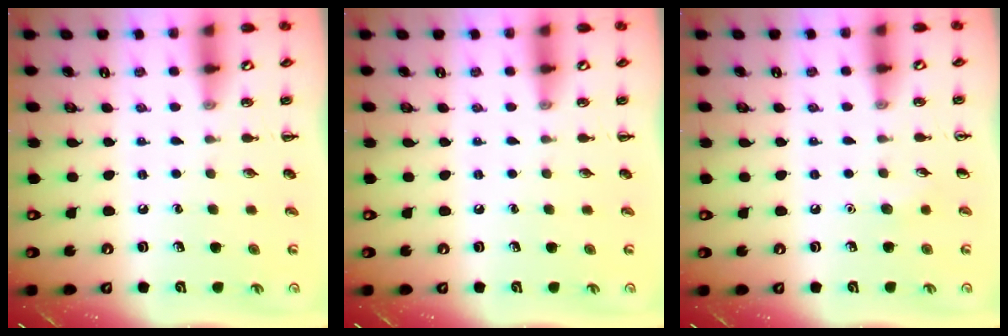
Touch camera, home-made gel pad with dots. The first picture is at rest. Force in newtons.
{"total": 0.0}
{"total": 3.4, "press": 3.3, "slide": 1.0}